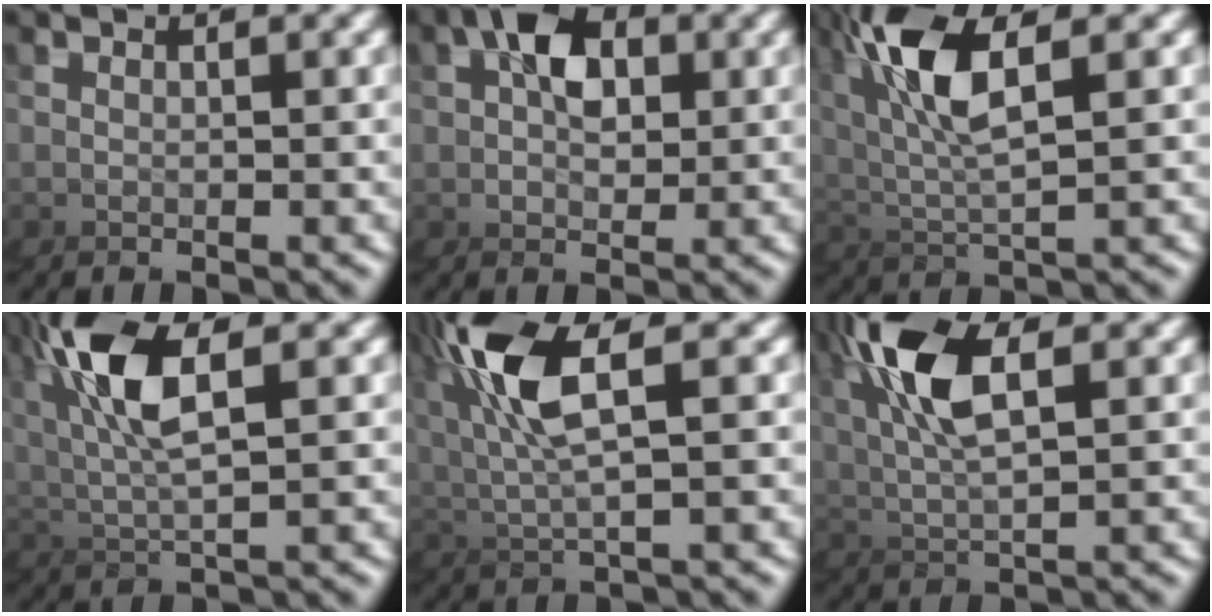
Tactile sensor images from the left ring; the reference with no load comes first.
{"total": 3.2, "force": [1.2, 2.7, 1.3], "torque": [-0.048, 0.002, 0.013]}
{"total": 6.6, "force": [3.6, 1.9, 5.2], "torque": [-0.161, 0.027, 0.055]}
{"total": 7.0, "force": [3.0, 2.3, 5.8], "torque": [-0.168, 0.021, 0.049]}
{"total": 7.1, "force": [2.3, 2.5, 6.2], "torque": [-0.169, 0.014, 0.043]}
{"total": 5.7, "force": [2.6, 1.9, 4.8], "torque": [-0.154, 0.015, 0.041]}